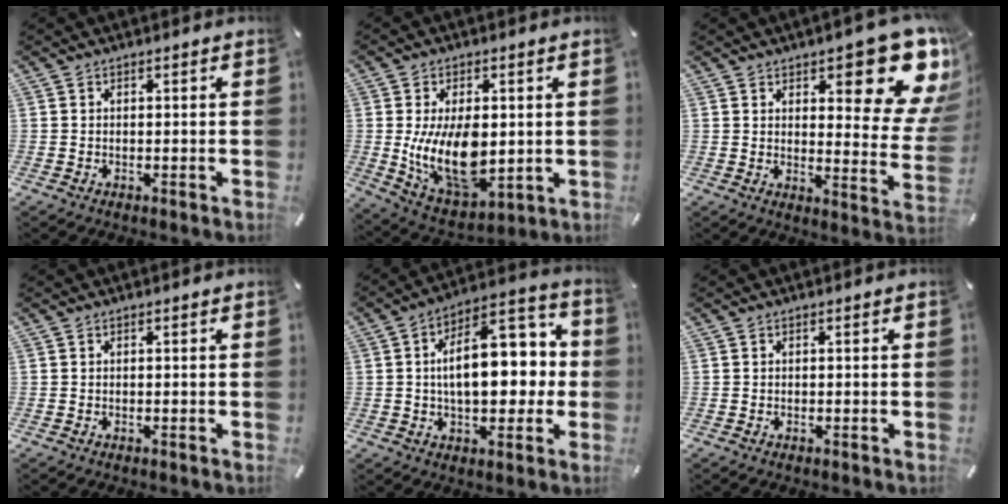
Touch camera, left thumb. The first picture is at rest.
{"total": 15.6, "force": [0.3, 9.2, 12.5], "torque": [-0.225, -0.023, 0.008]}
{"total": 17.6, "force": [10.2, 6.7, 12.6], "torque": [-0.144, -0.088, 0.166]}
{"total": 0.0}
{"total": 17.0, "force": [1.3, 10.0, 13.7], "torque": [-0.190, -0.004, 0.022]}
{"total": 0.0}